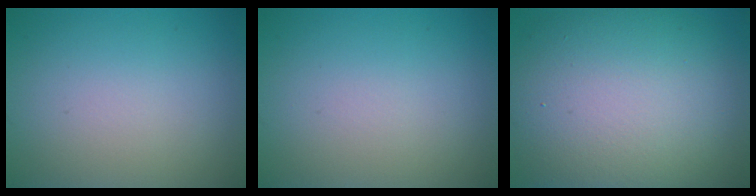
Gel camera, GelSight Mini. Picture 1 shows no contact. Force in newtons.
{"total": 0.0}
{"total": 13.8, "press": 13.8, "slide": 1.2}